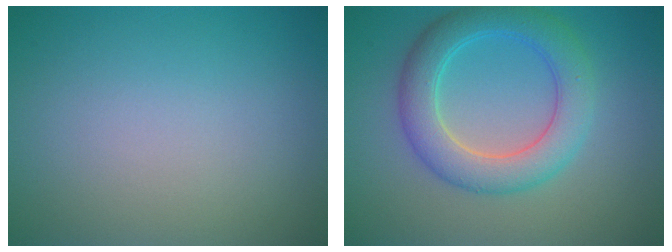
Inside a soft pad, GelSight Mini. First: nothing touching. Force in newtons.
{"total": 5.4, "press": 5.4, "slide": 0.1}